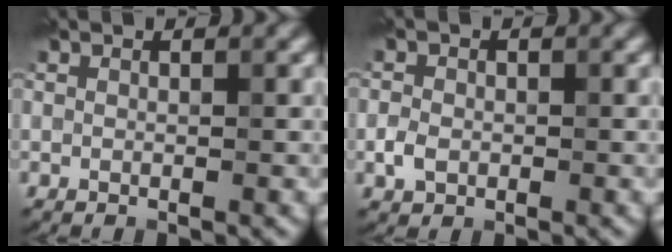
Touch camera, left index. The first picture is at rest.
{"total": 1.7, "force": [-0.5, 1.4, 0.9], "torque": [-0.014, -0.001, -0.014]}